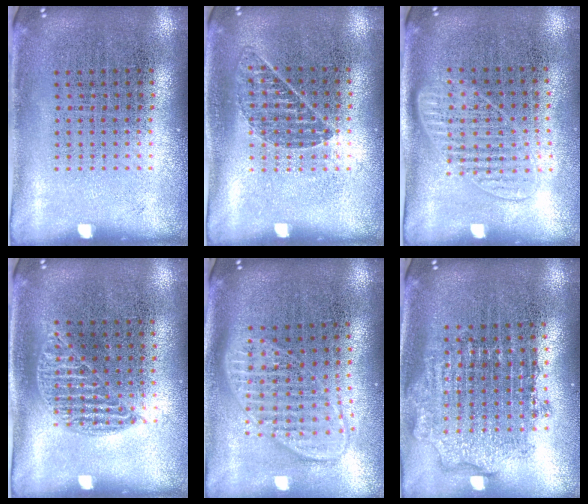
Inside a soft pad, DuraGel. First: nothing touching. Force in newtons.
{"total": 0.8, "press": 0.8, "slide": 0.1}
{"total": 1.3, "press": 1.2, "slide": 0.5}
{"total": 0.8, "press": 0.8, "slide": 0.4}
{"total": 1.9, "press": 1.5, "slide": 1.1}
{"total": 1.8, "press": 1.5, "slide": 1.1}